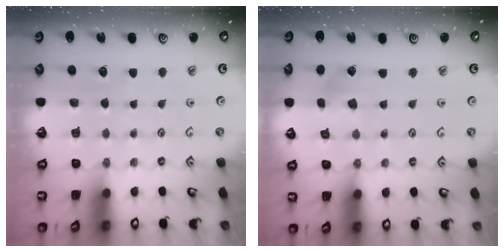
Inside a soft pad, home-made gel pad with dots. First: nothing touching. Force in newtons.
{"total": 2.6, "press": 2.6, "slide": 0.4}